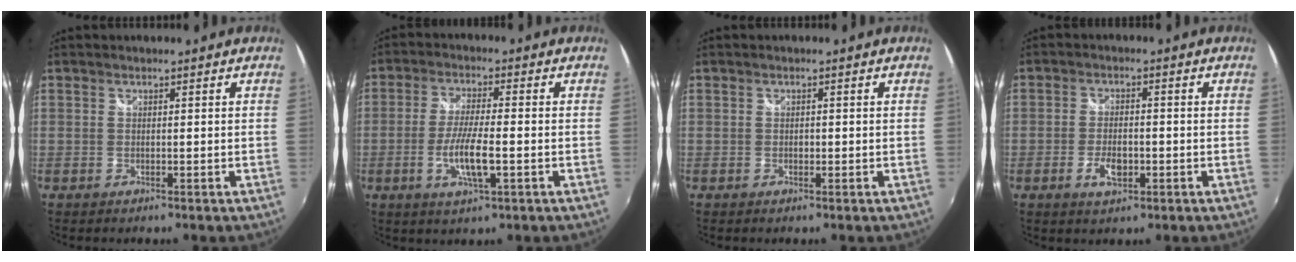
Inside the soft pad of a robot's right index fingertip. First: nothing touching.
{"total": 7.8, "force": [-2.3, 1.3, 7.4], "torque": [-0.146, -0.007, -0.042]}
{"total": 0.6, "force": [-0.2, 0.5, 0.4], "torque": [-0.004, 0.002, -0.003]}
{"total": 4.7, "force": [-1.7, 2.4, 3.6], "torque": [-0.075, -0.001, -0.029]}